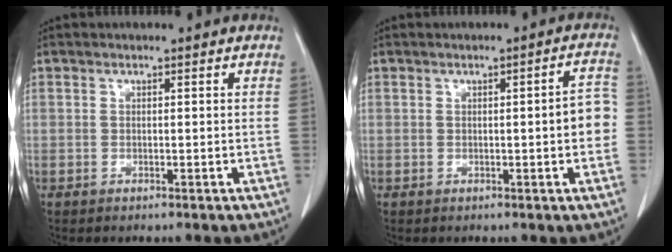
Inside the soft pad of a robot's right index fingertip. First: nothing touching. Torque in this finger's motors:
{"motor_torque": [0.57, -0.24, 0.32, 0.06]}